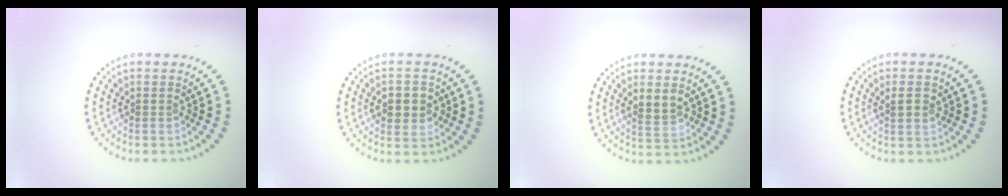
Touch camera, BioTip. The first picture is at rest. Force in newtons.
{"total": 3.1, "press": 3.1, "slide": 0.3}
{"total": 2.4, "press": 2.3, "slide": 0.6}
{"total": 1.3, "press": 1.2, "slide": 0.4}